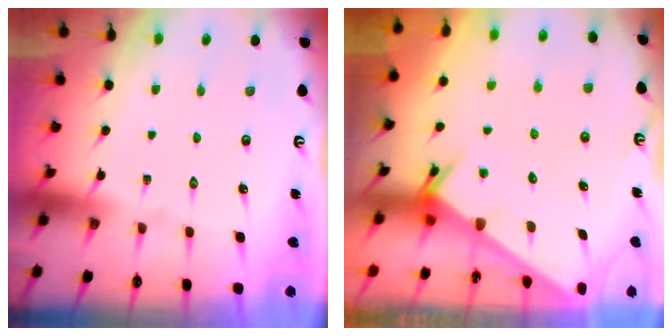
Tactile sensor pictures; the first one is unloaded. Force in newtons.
{"total": 2.5, "press": 2.5, "slide": 0.1}